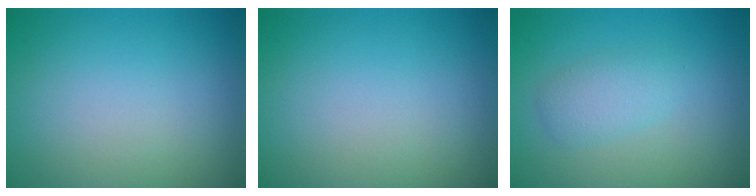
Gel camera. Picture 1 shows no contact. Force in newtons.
{"total": 0.0}
{"total": 2.1, "press": 2.1, "slide": 0.1}